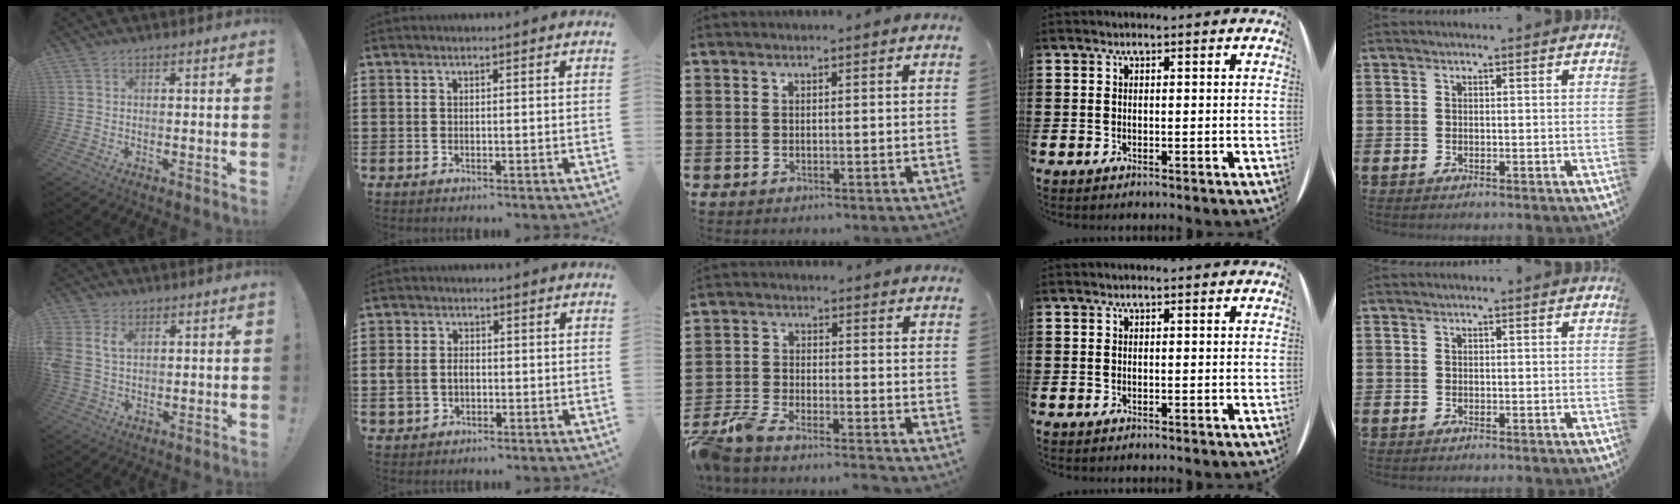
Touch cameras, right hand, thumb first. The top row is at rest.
{"thumb": {"total": 6.9, "force": [2.6, 4.7, 4.3], "torque": [-0.094, -0.007, 0.050]}, "index": {"total": 3.0, "force": [-0.5, 2.4, 1.7], "torque": [-0.052, 0.001, -0.016]}, "middle": {"total": 5.6, "force": [-5.3, 0.4, 1.8], "torque": [-0.064, -0.009, -0.110]}}